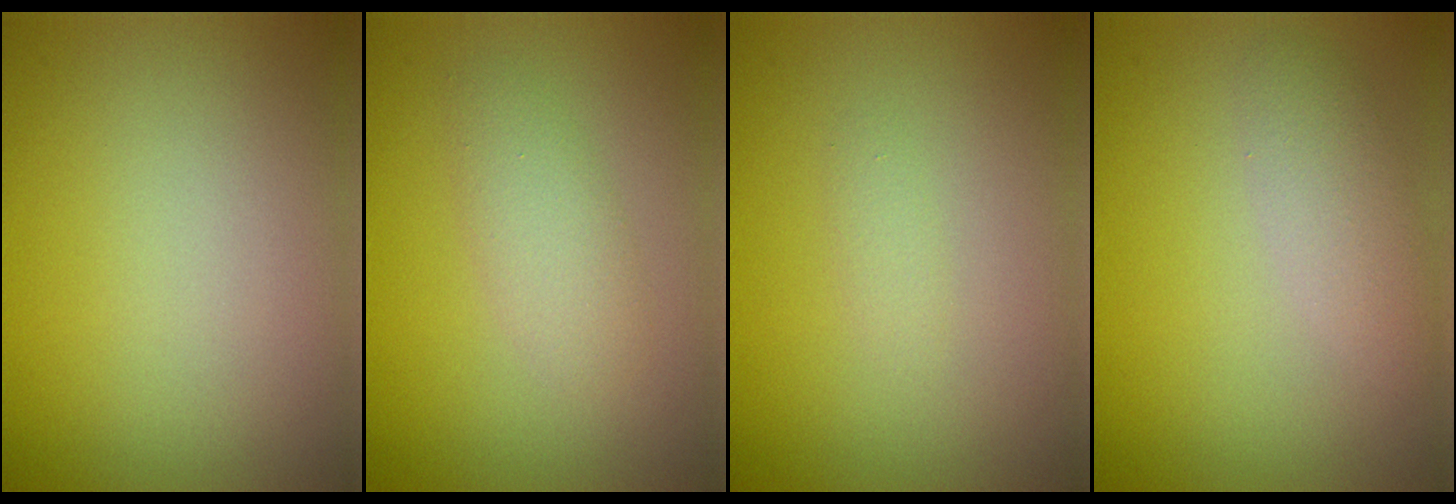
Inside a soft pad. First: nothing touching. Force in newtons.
{"total": 2.3, "press": 2.3, "slide": 0.1}
{"total": 0.8, "press": 0.8, "slide": 0.0}
{"total": 2.3, "press": 2.3, "slide": 0.2}